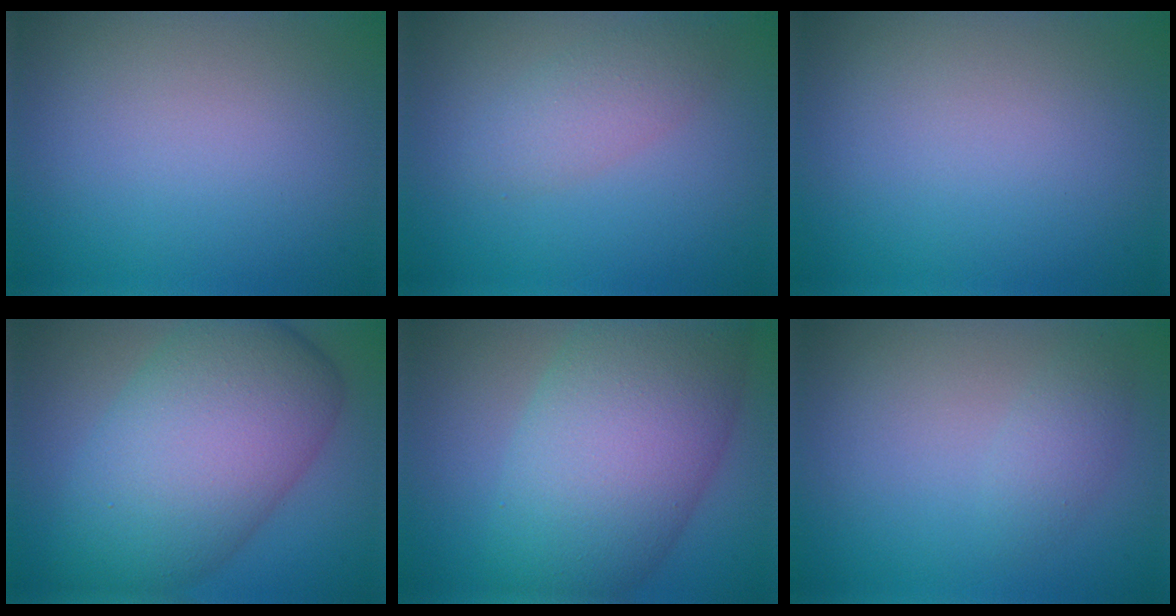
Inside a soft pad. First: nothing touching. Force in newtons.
{"total": 2.6, "press": 2.6, "slide": 0.1}
{"total": 0.0}
{"total": 11.8, "press": 11.8, "slide": 0.2}
{"total": 12.3, "press": 12.3, "slide": 0.2}
{"total": 1.6, "press": 1.6, "slide": 0.0}